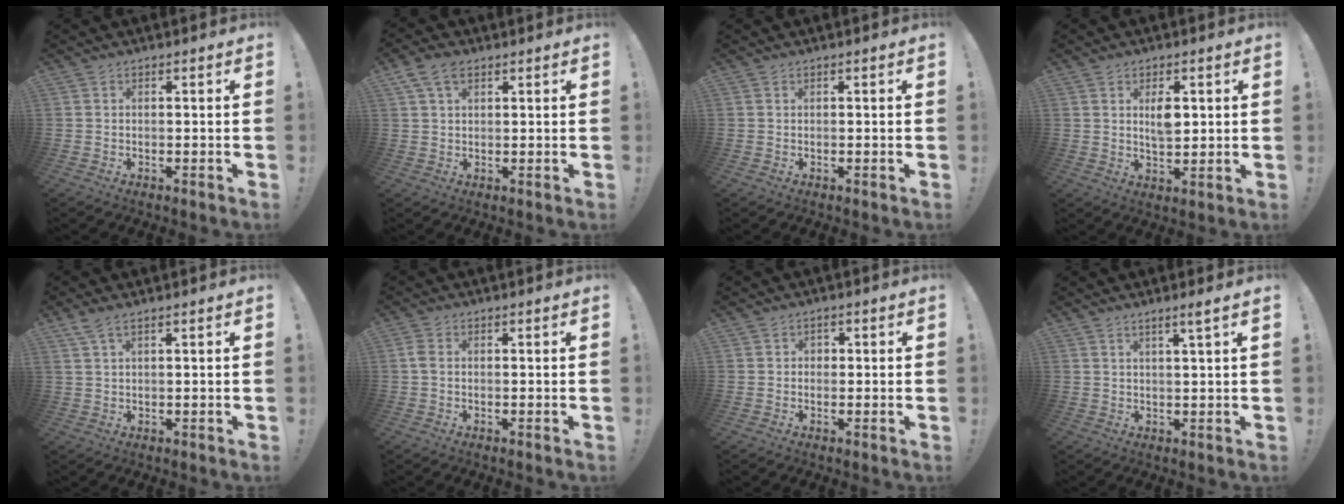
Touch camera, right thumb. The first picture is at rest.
{"total": 6.6, "force": [3.0, 4.2, 4.0], "torque": [-0.067, -0.002, 0.059]}
{"total": 0.0}
{"total": 5.9, "force": [1.3, 3.3, 4.7], "torque": [-0.058, -0.007, 0.017]}
{"total": 3.4, "force": [1.9, 0.9, 2.7], "torque": [-0.055, -0.002, 0.037]}
{"total": 2.4, "force": [-0.1, 1.3, 2.0], "torque": [-0.039, 0.007, 0.000]}
{"total": 1.5, "force": [-0.4, 1.4, 0.6], "torque": [-0.017, 0.007, -0.006]}
{"total": 3.2, "force": [2.0, -0.4, 2.5], "torque": [-0.038, -0.011, 0.030]}